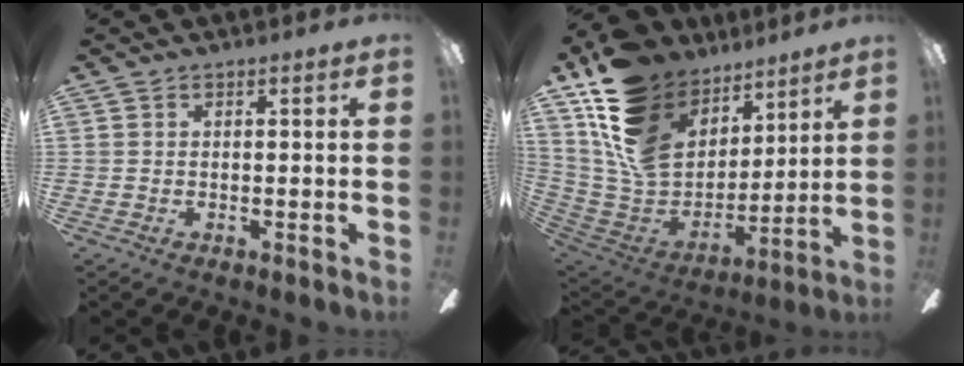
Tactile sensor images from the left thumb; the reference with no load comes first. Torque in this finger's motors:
{"motor_torque": [2.00, 2.15, 1.54, -1.23, 0.21]}